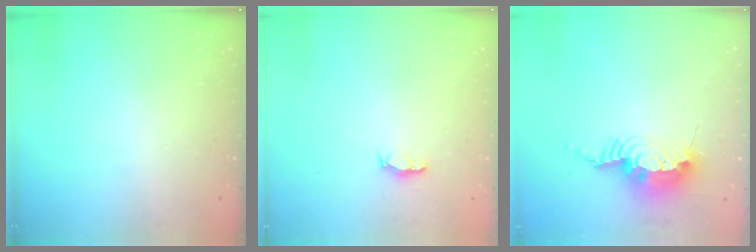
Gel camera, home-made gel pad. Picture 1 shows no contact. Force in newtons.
{"total": 7.9, "press": 4.8, "slide": 6.2}
{"total": 11.3, "press": 11.2, "slide": 0.7}